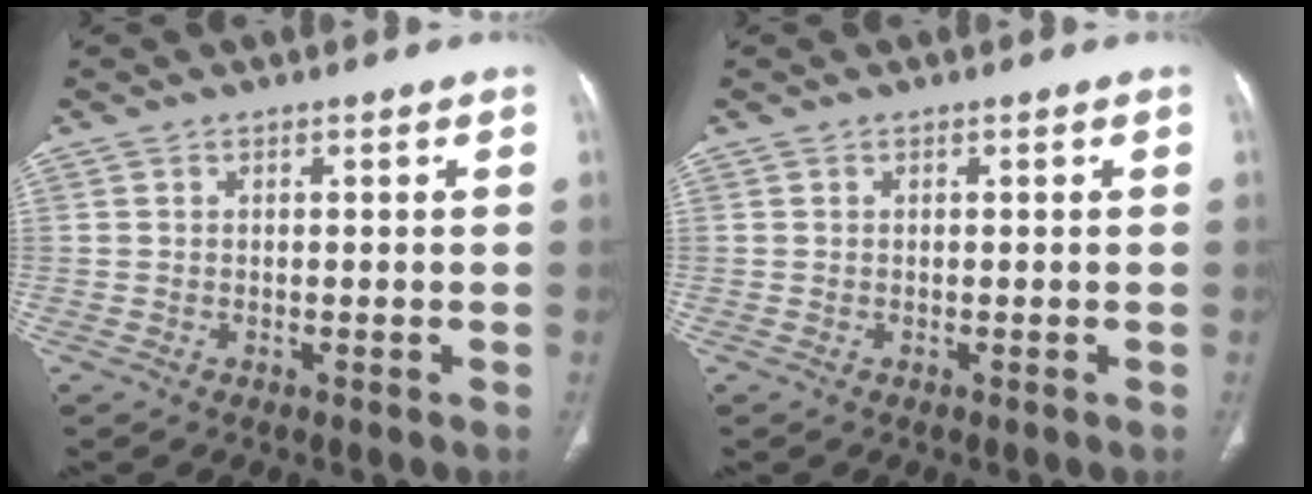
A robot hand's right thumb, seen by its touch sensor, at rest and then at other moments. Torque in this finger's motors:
{"motor_torque": [0.00, 0.00, 0.22, -0.10, 0.03]}